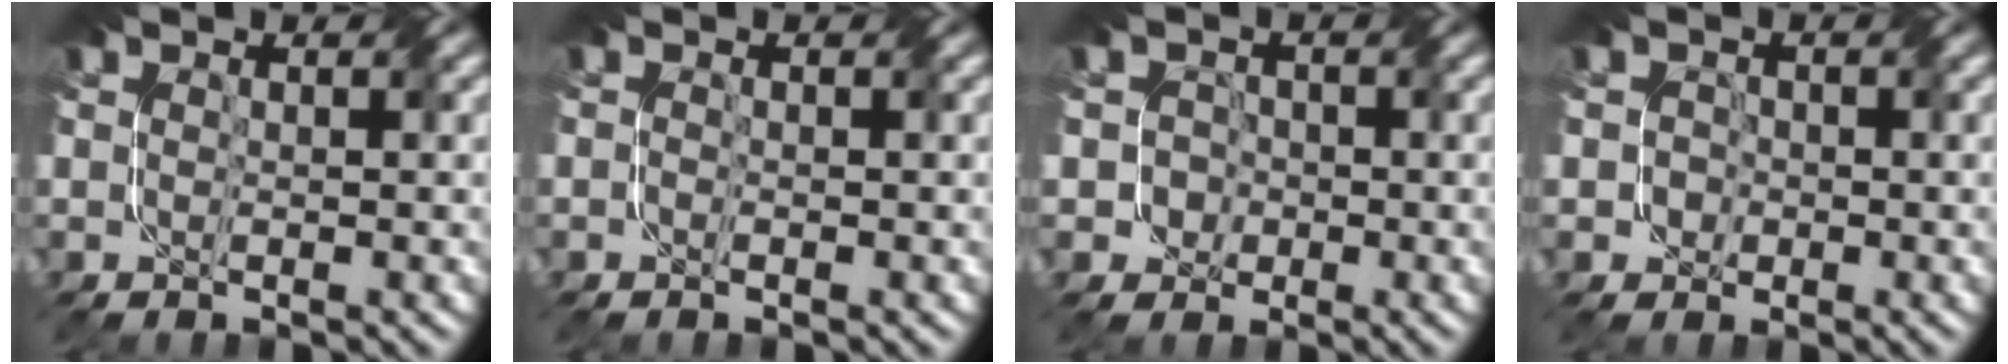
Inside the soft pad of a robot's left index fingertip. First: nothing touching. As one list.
[{"total": 0.6, "force": [-0.6, -0.2, 0.0], "torque": [0.002, 0.001, -0.016]}, {"total": 2.4, "force": [-1.2, 2.1, 0.1], "torque": [0.016, 0.019, -0.031]}, {"total": 1.3, "force": [-0.6, 1.1, 0.2], "torque": [0.011, 0.010, -0.016]}]